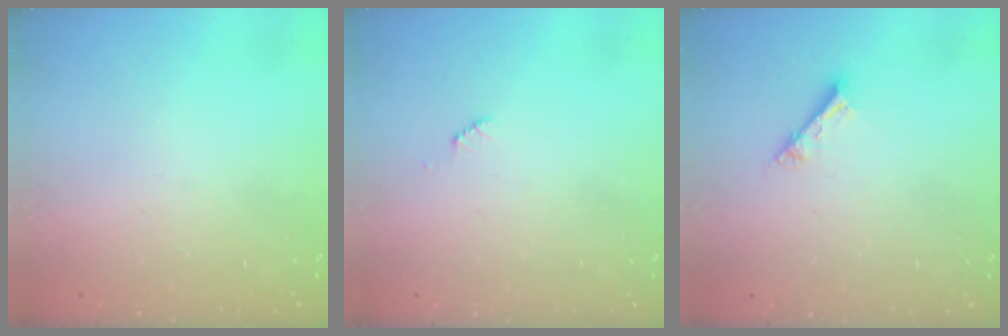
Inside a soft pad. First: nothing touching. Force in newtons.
{"total": 2.5, "press": 2.5, "slide": 0.4}
{"total": 2.6, "press": 2.6, "slide": 0.2}